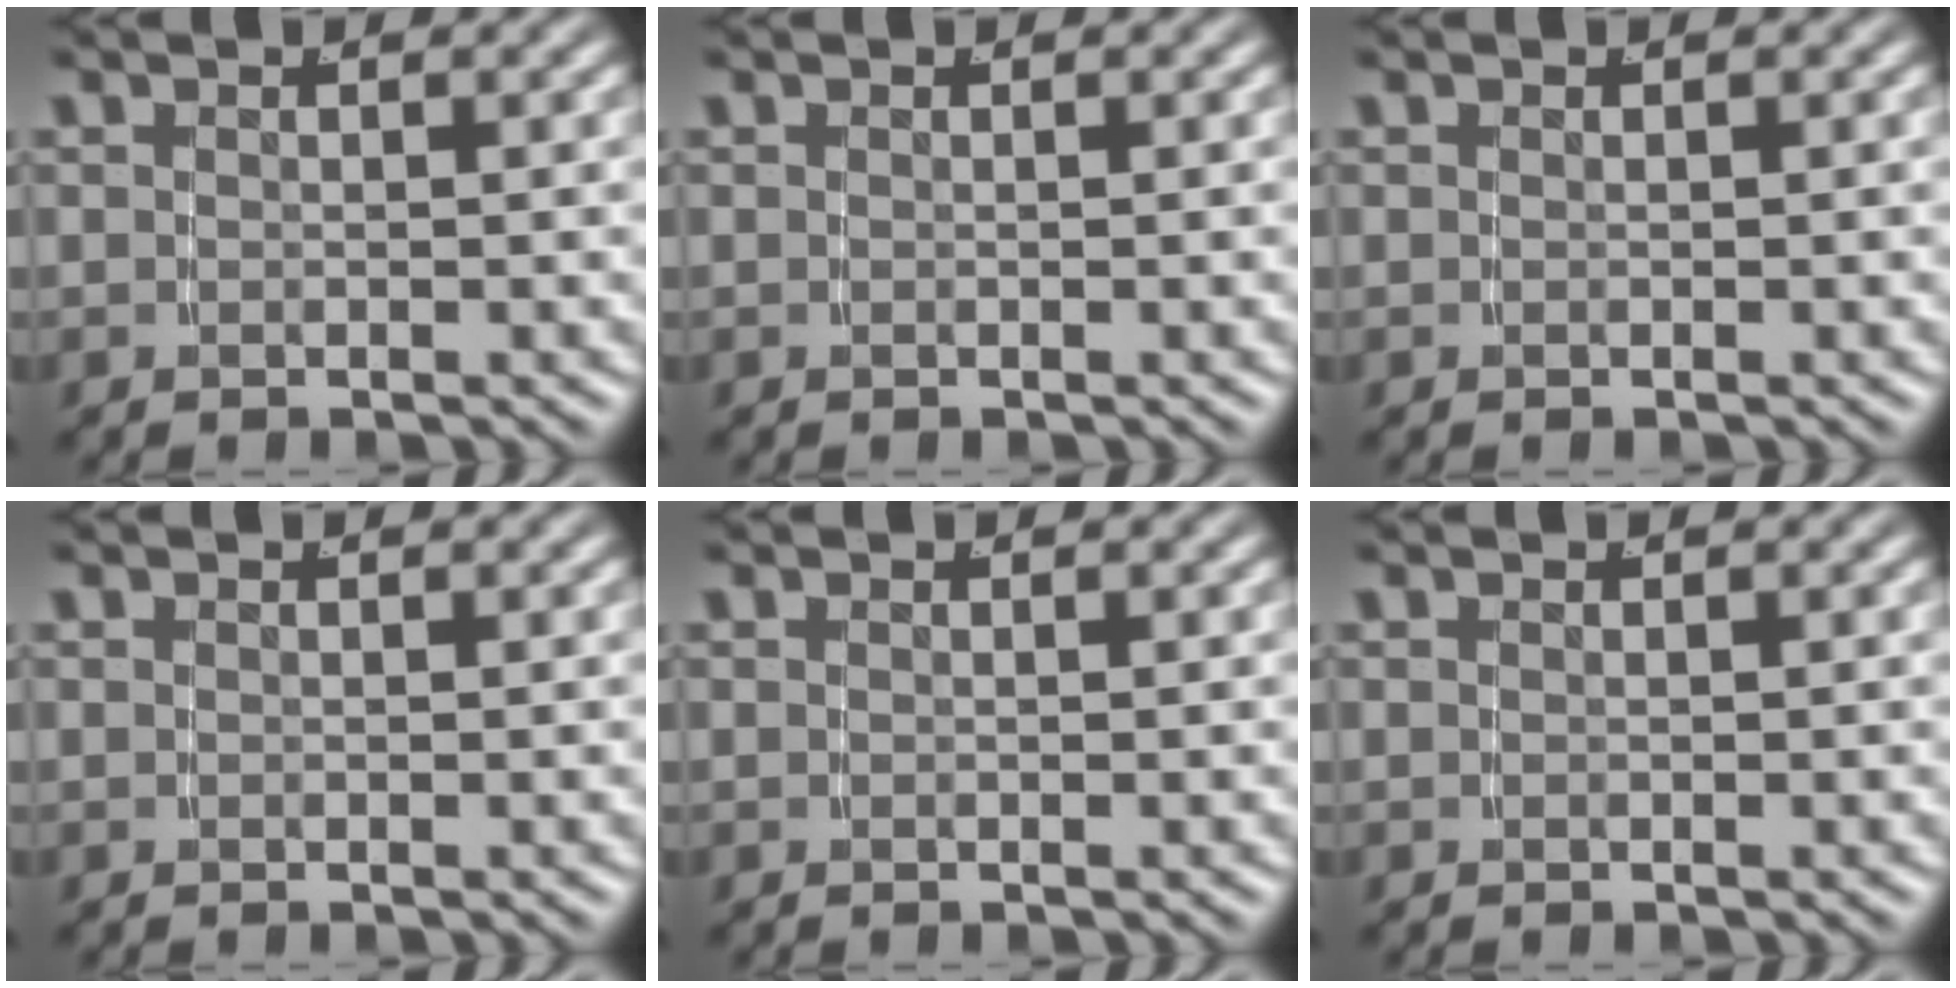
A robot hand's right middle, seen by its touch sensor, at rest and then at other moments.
{"total": 0.0}
{"total": 0.0}
{"total": 0.0}
{"total": 0.0}
{"total": 0.0}